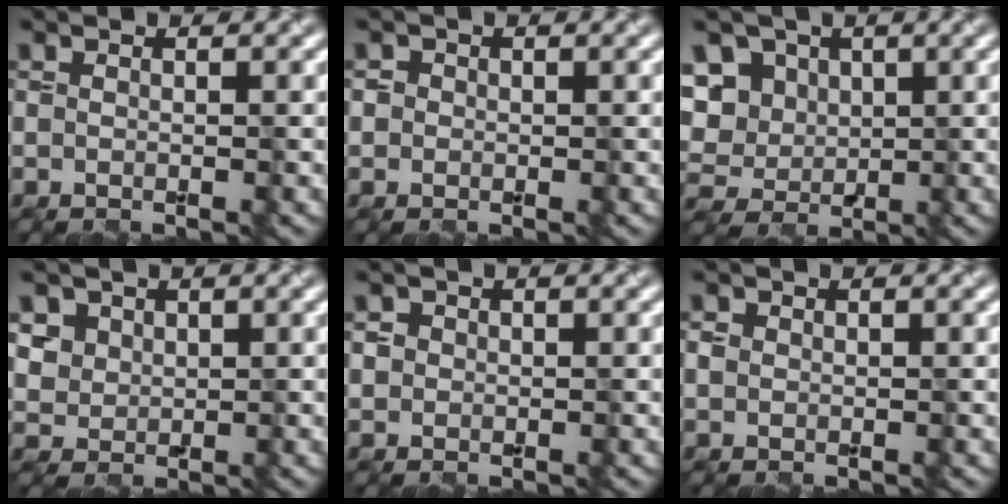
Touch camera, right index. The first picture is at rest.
{"total": 1.1, "force": [0.2, 1.1, 0.2], "torque": [0.006, 0.001, -0.001]}
{"total": 8.3, "force": [2.5, 6.9, 3.9], "torque": [-0.072, 0.020, 0.025]}
{"total": 3.6, "force": [1.7, 2.9, 1.3], "torque": [-0.044, 0.001, 0.042]}
{"total": 1.3, "force": [0.4, 1.2, 0.3], "torque": [0.003, 0.002, 0.006]}
{"total": 0.9, "force": [0.1, 0.9, 0.2], "torque": [-0.001, 0.001, -0.001]}